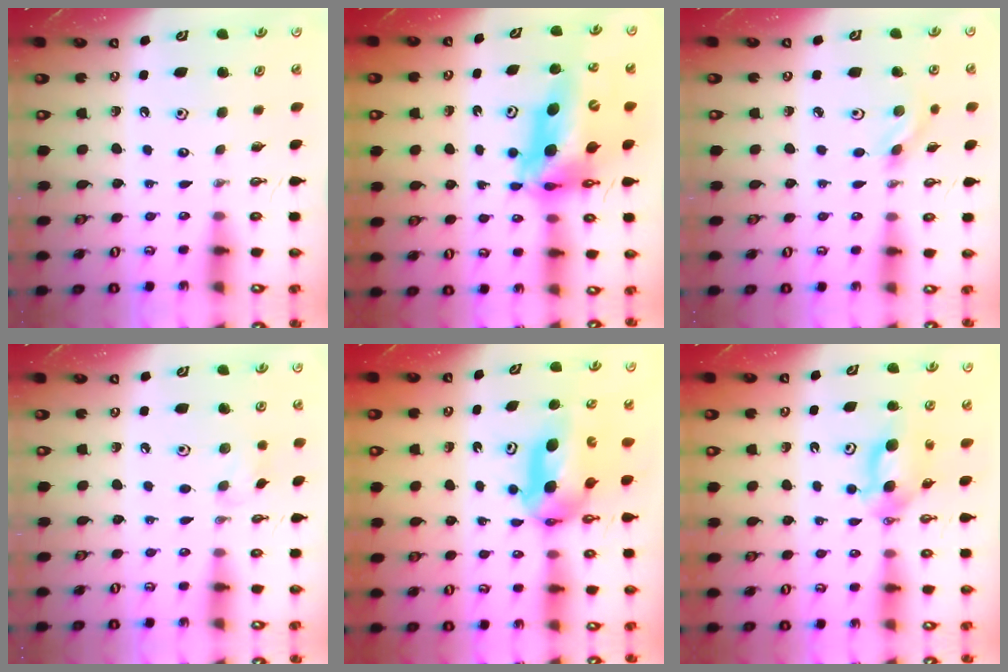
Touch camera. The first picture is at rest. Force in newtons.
{"total": 14.3, "press": 14.3, "slide": 1.2}
{"total": 4.5, "press": 4.1, "slide": 2.0}
{"total": 6.1, "press": 6.1, "slide": 1.0}
{"total": 7.3, "press": 6.3, "slide": 3.5}
{"total": 6.4, "press": 6.4, "slide": 0.4}